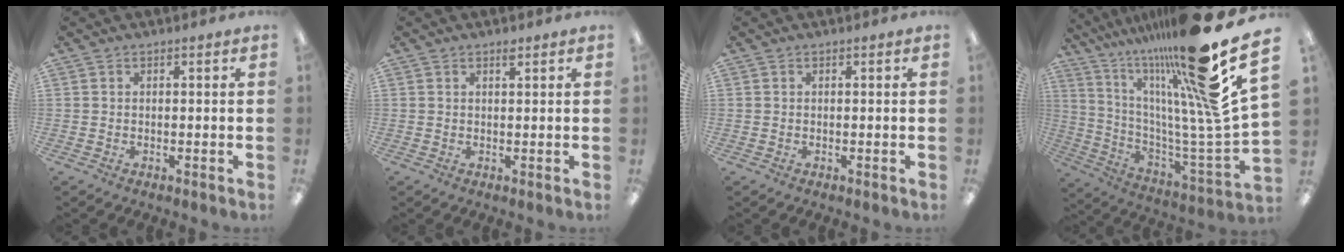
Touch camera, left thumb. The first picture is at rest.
{"total": 1.0, "force": [0.9, 0.1, 0.5], "torque": [-0.004, -0.004, 0.014]}
{"total": 0.0}
{"total": 26.6, "force": [17.2, 5.0, 19.7], "torque": [-0.280, -0.131, 0.281]}